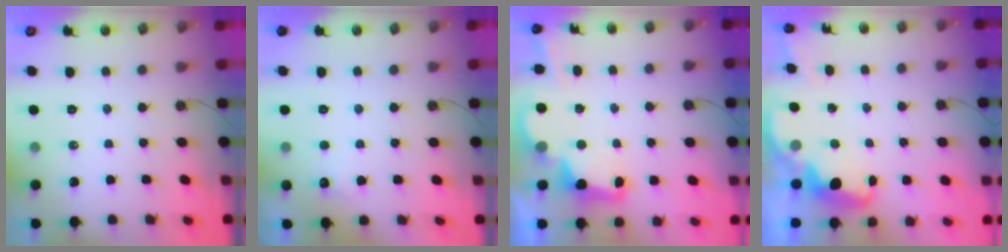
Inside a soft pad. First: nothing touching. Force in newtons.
{"total": 4.8, "press": 4.6, "slide": 1.2}
{"total": 3.6, "press": 3.5, "slide": 0.7}
{"total": 2.5, "press": 2.5, "slide": 0.4}